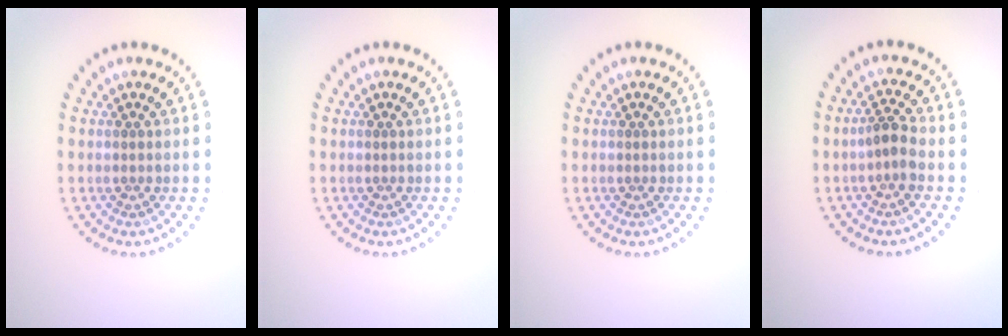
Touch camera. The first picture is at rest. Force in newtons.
{"total": 0.0}
{"total": 0.0}
{"total": 2.0, "press": 1.7, "slide": 1.2}